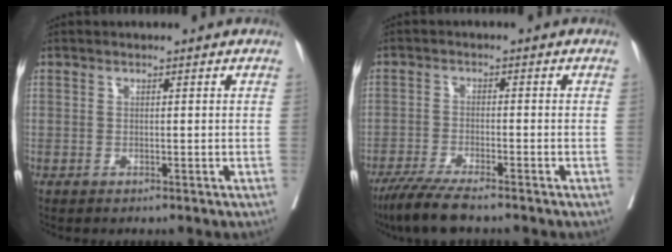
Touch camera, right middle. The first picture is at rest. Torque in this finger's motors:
{"motor_torque": [1.17, -0.97, 0.33, 0.17]}